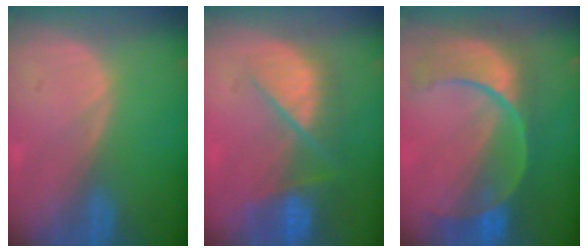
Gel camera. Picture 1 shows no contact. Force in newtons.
{"total": 9.6, "press": 8.2, "slide": 5.1}
{"total": 11.2, "press": 9.3, "slide": 6.2}